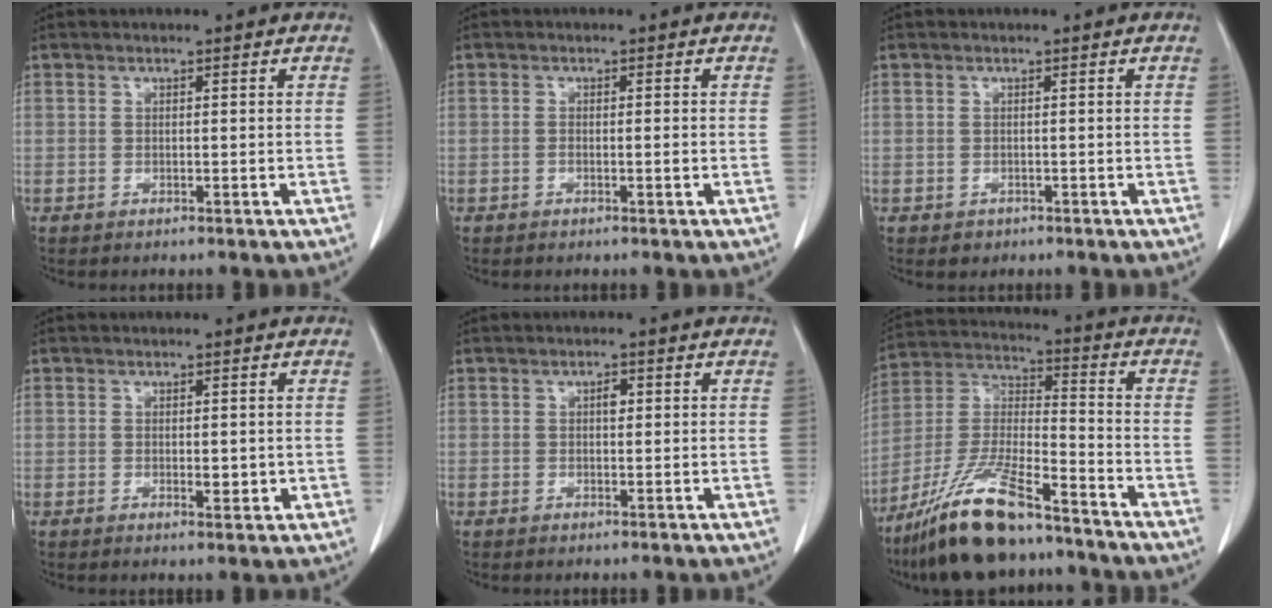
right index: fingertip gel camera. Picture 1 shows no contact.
{"total": 0.9, "force": [-0.3, 0.1, 0.9], "torque": [-0.014, 0.001, -0.005]}
{"total": 1.1, "force": [-0.6, 0.9, 0.1], "torque": [-0.004, 0.003, -0.005]}
{"total": 1.9, "force": [-0.1, 1.0, 1.7], "torque": [-0.020, -0.003, 0.001]}
{"total": 1.8, "force": [0.5, 0.8, 1.5], "torque": [-0.024, 0.002, 0.007]}
{"total": 16.5, "force": [-12.5, 3.1, 10.2], "torque": [-0.219, -0.018, -0.230]}